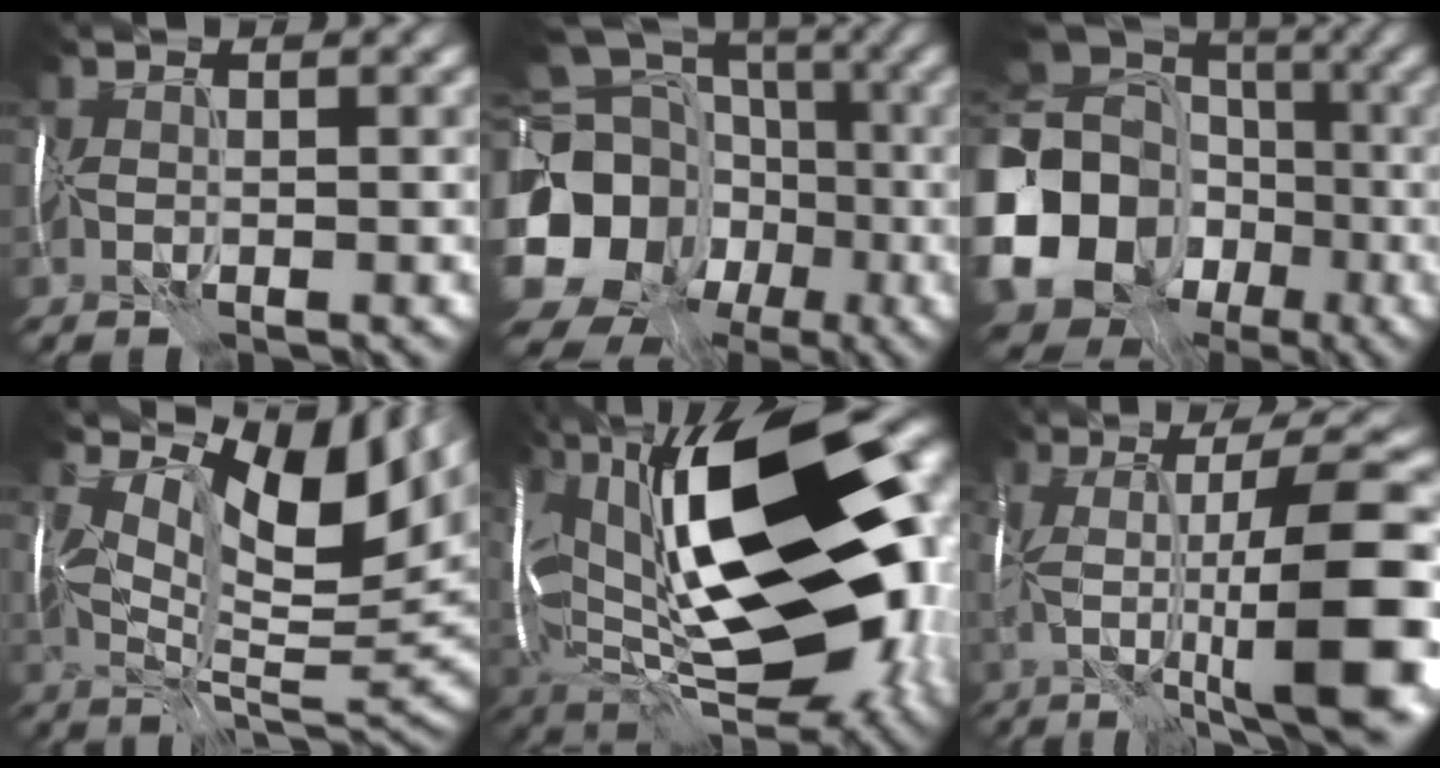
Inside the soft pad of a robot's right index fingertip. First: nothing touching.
{"total": 18.1, "force": [-3.3, 15.2, 9.1], "torque": [-0.177, -0.004, -0.065]}
{"total": 19.9, "force": [-4.5, 16.6, 10.1], "torque": [-0.227, -0.021, -0.095]}
{"total": 13.8, "force": [5.1, 5.8, 11.4], "torque": [-0.194, 0.003, 0.094]}
{"total": 22.7, "force": [3.7, 11.5, 19.2], "torque": [-0.373, -0.007, 0.068]}
{"total": 14.3, "force": [-2.3, 3.2, 13.8], "torque": [-0.208, 0.013, -0.027]}